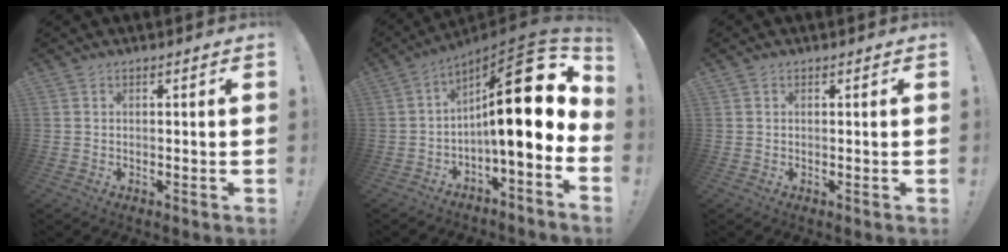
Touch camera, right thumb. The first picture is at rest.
{"total": 21.5, "force": [4.0, 5.5, 20.4], "torque": [-0.306, -0.025, 0.064]}
{"total": 0.0}